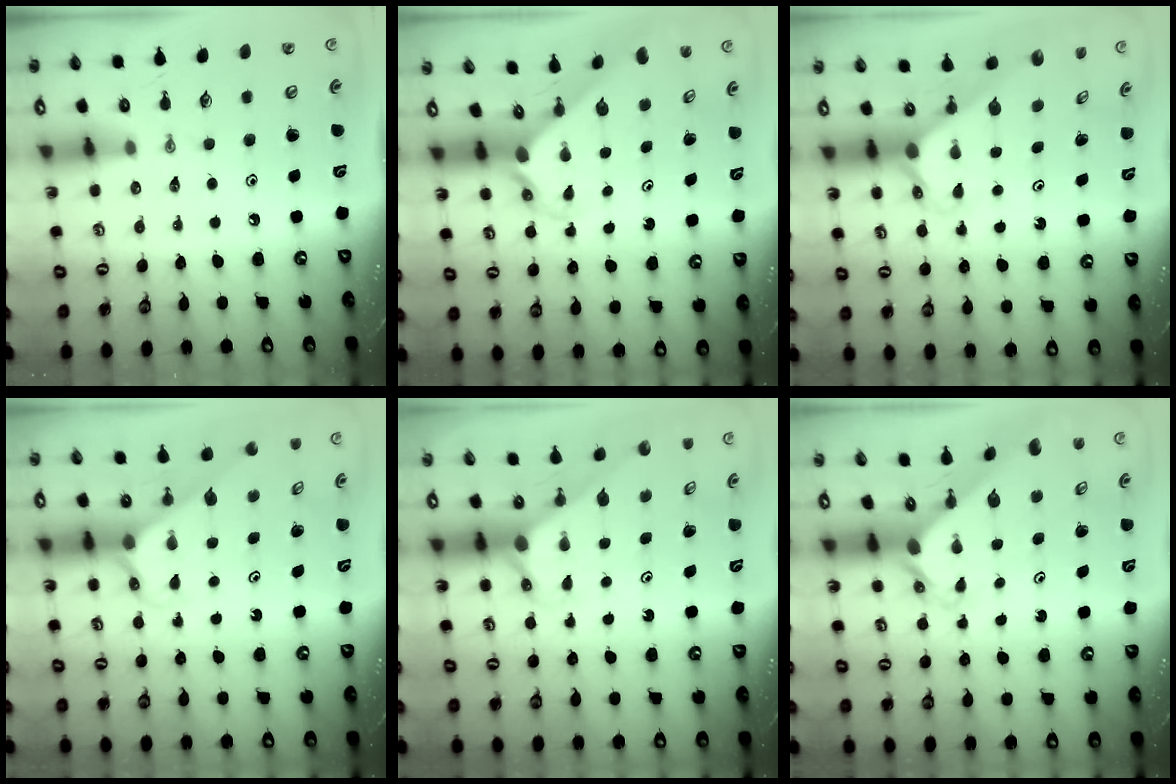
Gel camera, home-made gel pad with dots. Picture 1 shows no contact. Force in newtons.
{"total": 2.5, "press": 2.5, "slide": 0.3}
{"total": 2.3, "press": 2.3, "slide": 0.2}
{"total": 2.5, "press": 2.5, "slide": 0.2}
{"total": 2.8, "press": 2.8, "slide": 0.1}
{"total": 2.3, "press": 2.3, "slide": 0.1}